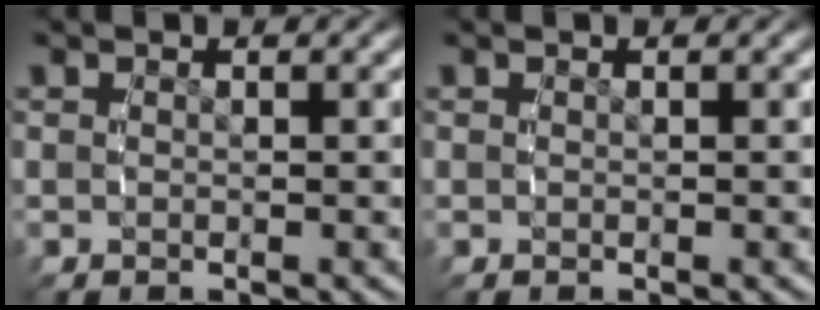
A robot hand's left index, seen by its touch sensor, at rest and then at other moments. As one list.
[{"total": 0.0}]